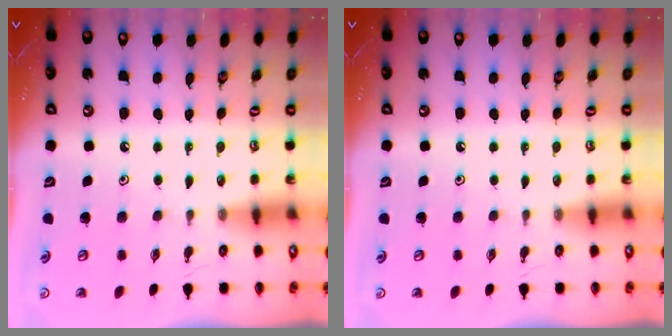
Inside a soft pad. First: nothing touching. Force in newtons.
{"total": 0.0}